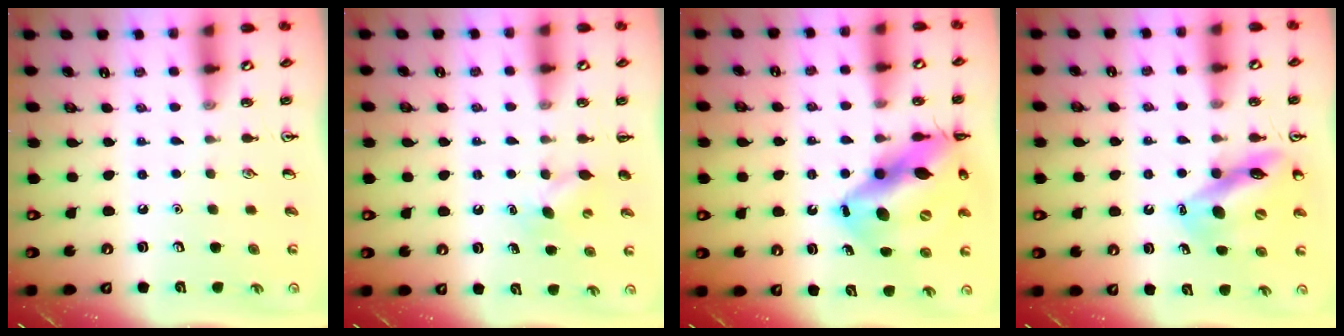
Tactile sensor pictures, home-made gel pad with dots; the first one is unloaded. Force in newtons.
{"total": 5.1, "press": 4.8, "slide": 1.5}
{"total": 19.4, "press": 18.7, "slide": 5.1}
{"total": 12.1, "press": 11.4, "slide": 4.0}